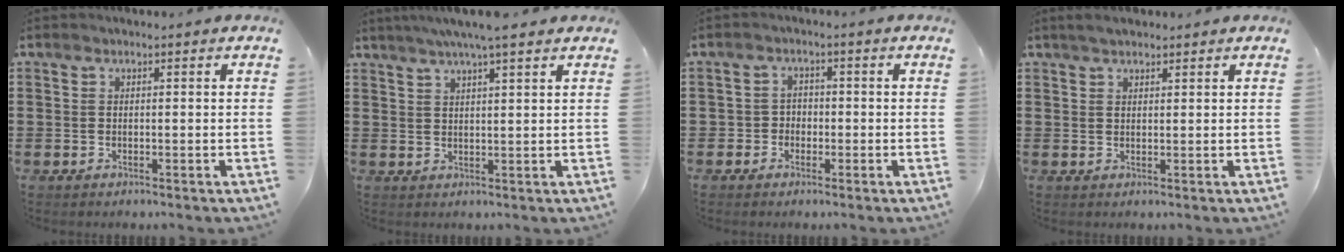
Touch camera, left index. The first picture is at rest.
{"total": 4.8, "force": [3.9, 0.1, 2.8], "torque": [-0.065, -0.001, 0.069]}
{"total": 2.2, "force": [-1.0, 2.0, 0.2], "torque": [-0.014, 0.006, -0.026]}
{"total": 1.8, "force": [1.5, 0.7, 0.5], "torque": [-0.006, 0.000, 0.028]}